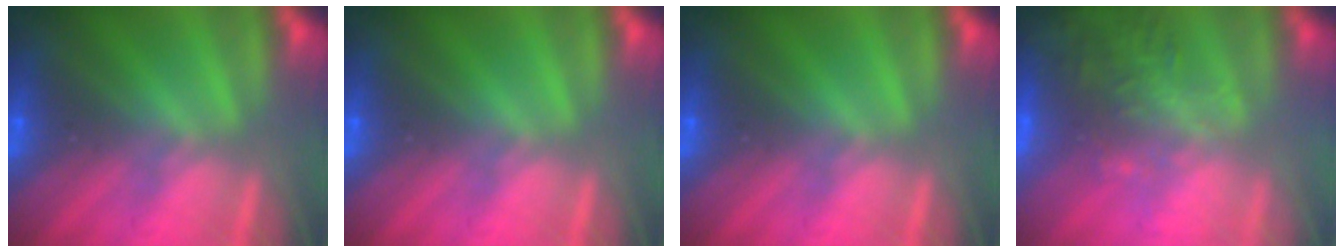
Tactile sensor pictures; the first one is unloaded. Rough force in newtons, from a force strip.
{"total": 0.0}
{"total": 0.0}
{"total": 8.9}